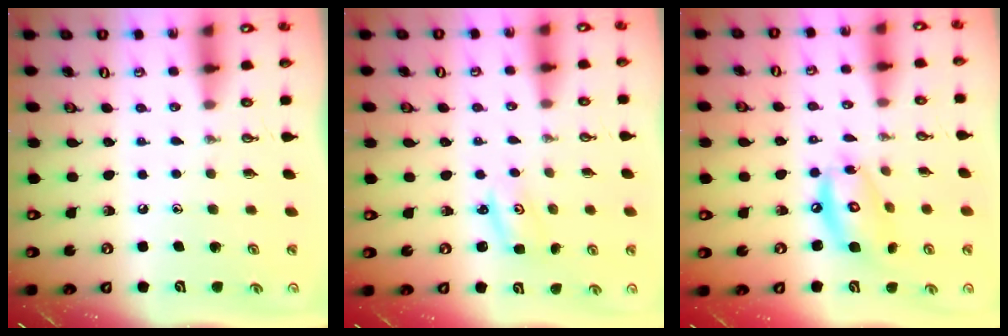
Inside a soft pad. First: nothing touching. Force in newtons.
{"total": 2.1, "press": 2.1, "slide": 0.2}
{"total": 11.5, "press": 11.5, "slide": 0.8}